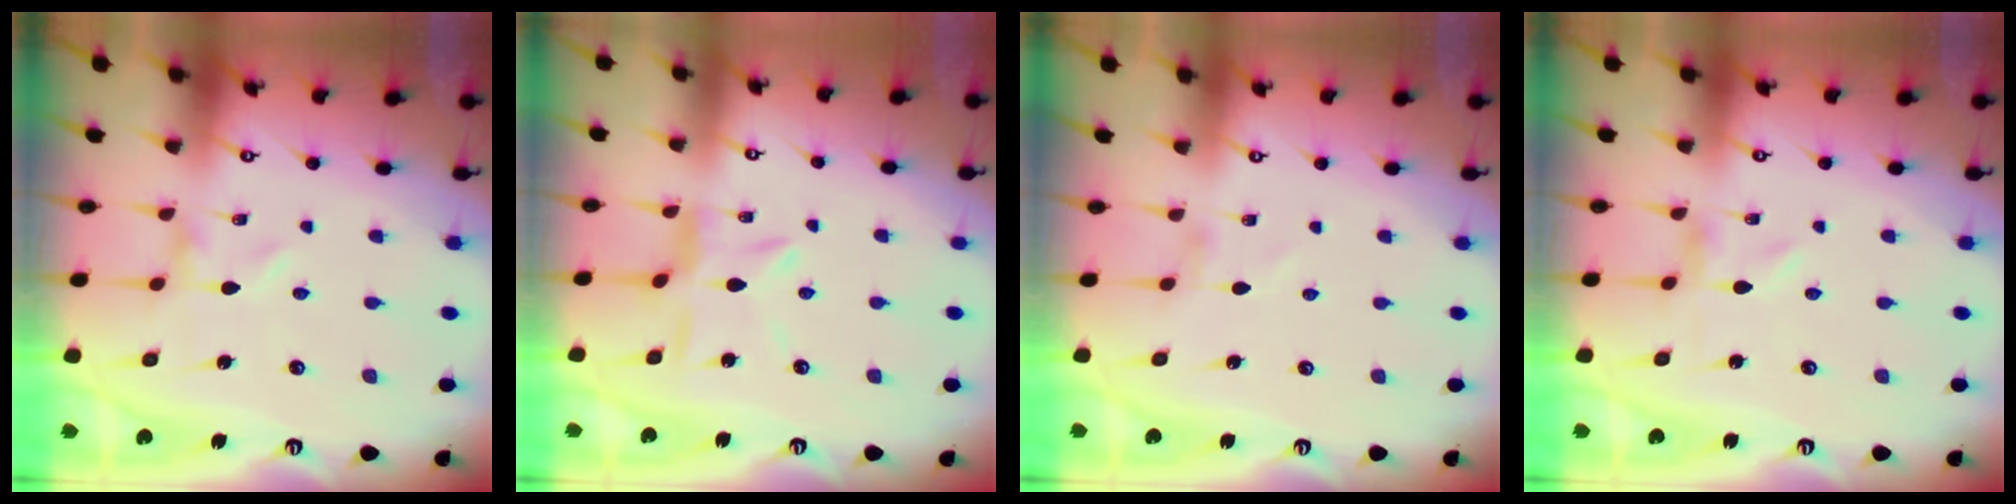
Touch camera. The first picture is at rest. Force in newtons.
{"total": 6.5, "press": 6.5, "slide": 0.6}
{"total": 0.9, "press": 0.9, "slide": 0.1}
{"total": 0.0}